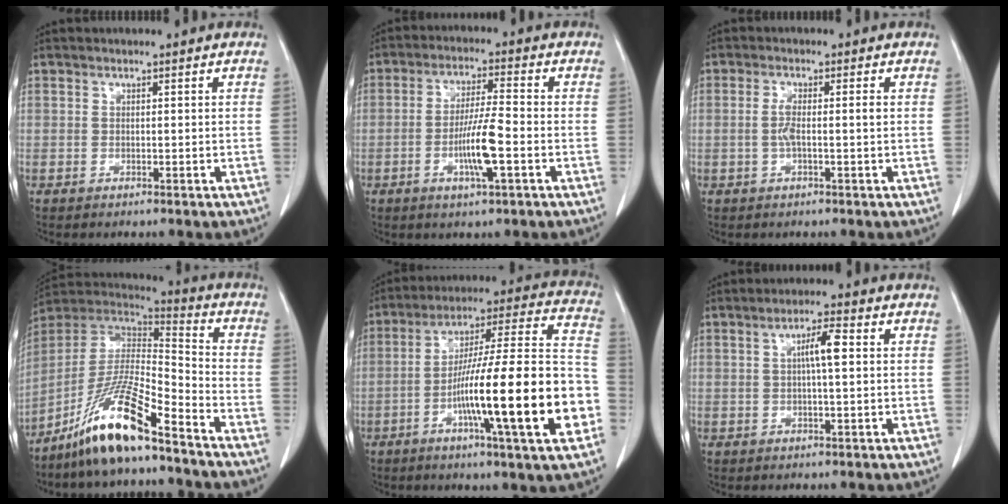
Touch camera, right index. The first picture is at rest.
{"total": 7.7, "force": [-2.3, 0.5, 7.3], "torque": [-0.140, -0.004, -0.046]}
{"total": 3.0, "force": [-0.3, 0.3, 3.0], "torque": [-0.063, 0.001, -0.006]}
{"total": 14.9, "force": [-10.5, 1.3, 10.5], "torque": [-0.202, -0.001, -0.197]}
{"total": 23.5, "force": [-6.9, 0.8, 22.4], "torque": [-0.312, 0.001, -0.113]}
{"total": 4.3, "force": [0.7, 0.4, 4.2], "torque": [-0.073, 0.007, 0.009]}